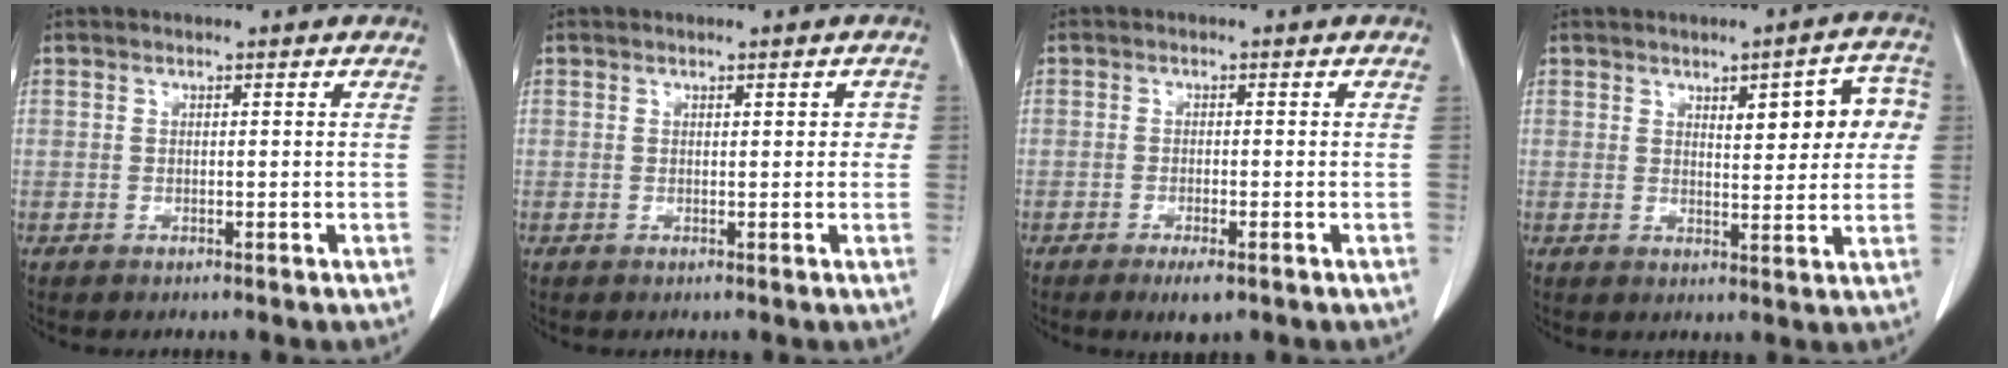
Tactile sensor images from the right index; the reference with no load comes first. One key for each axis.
{"total": 1.8, "fx": 0.4, "fy": 0.9, "fz": 1.4, "tx": -0.013, "ty": 0.012, "tz": 0.005}
{"total": 3.2, "fx": -1.9, "fy": 0.7, "fz": 2.5, "tx": -0.043, "ty": -0.006, "tz": -0.027}
{"total": 8.8, "fx": 2.5, "fy": 2.7, "fz": 7.9, "tx": -0.091, "ty": 0.021, "tz": 0.032}